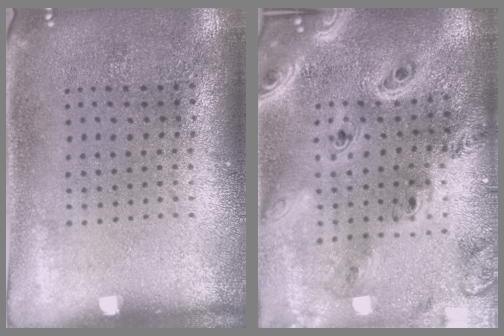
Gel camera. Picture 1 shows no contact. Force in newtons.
{"total": 4.0, "press": 3.1, "slide": 2.6}